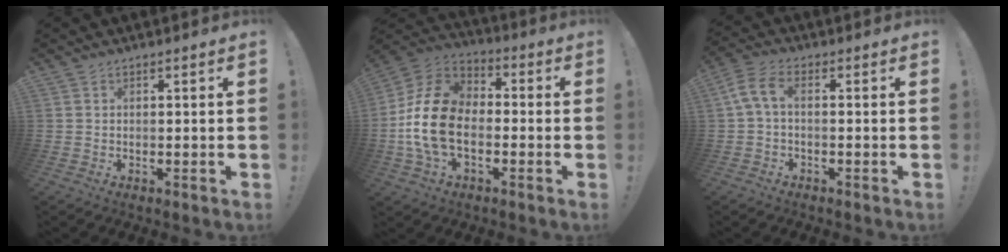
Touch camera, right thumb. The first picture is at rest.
{"total": 17.9, "force": [-3.1, 12.2, 12.6], "torque": [-0.235, 0.034, -0.047]}
{"total": 5.6, "force": [0.6, 2.5, 5.0], "torque": [-0.118, -0.005, 0.011]}